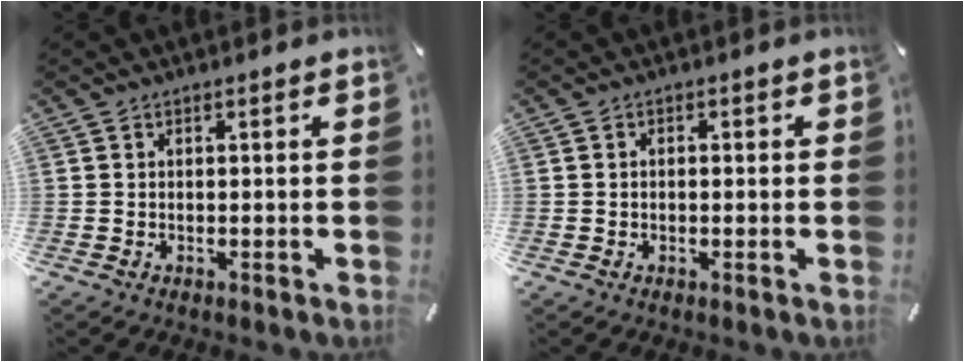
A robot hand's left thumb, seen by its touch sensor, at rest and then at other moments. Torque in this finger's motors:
{"motor_torque": [0.17, -0.33, -0.16, -0.16, -0.04]}